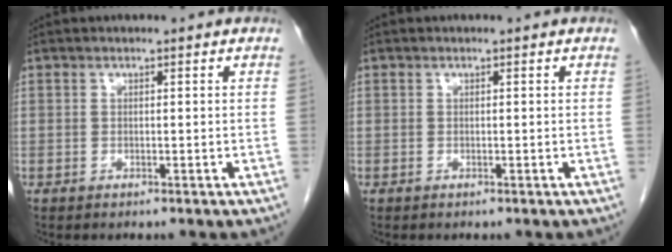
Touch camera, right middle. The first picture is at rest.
{"total": 0.0}